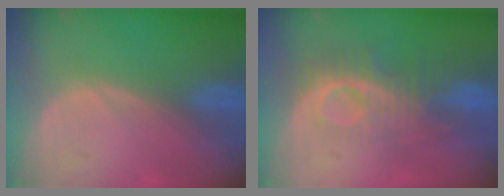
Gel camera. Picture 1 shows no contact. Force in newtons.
{"total": 9.4, "press": 8.2, "slide": 4.5}